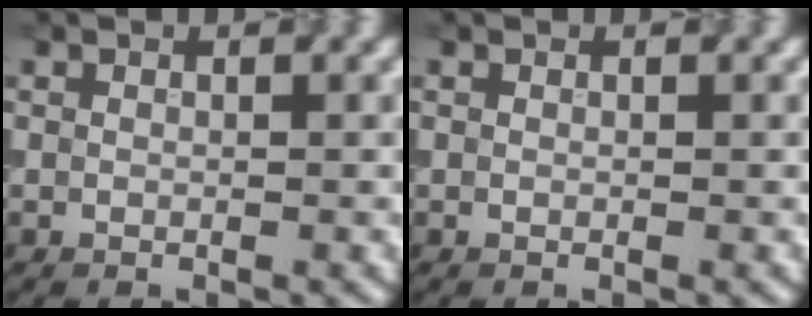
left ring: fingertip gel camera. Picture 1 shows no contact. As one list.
[{"total": 0.0}]